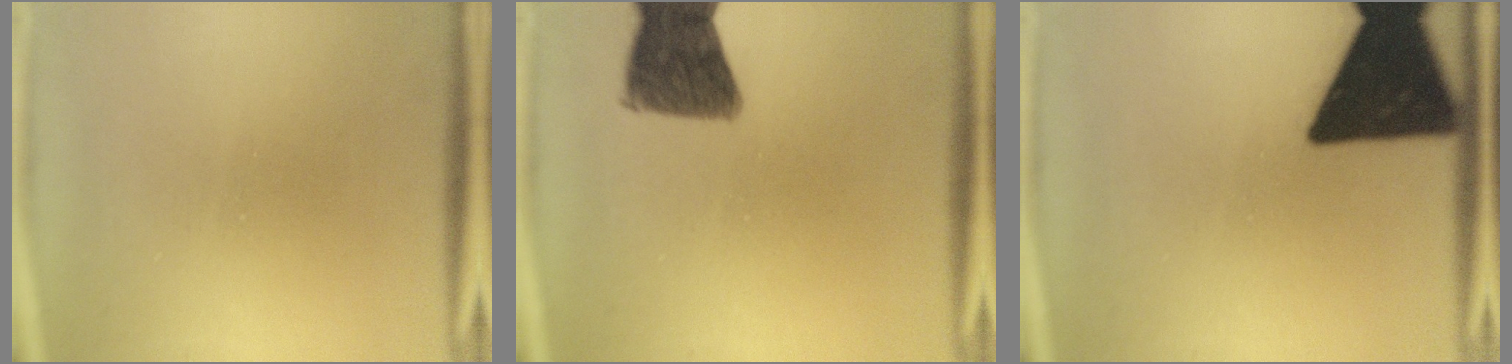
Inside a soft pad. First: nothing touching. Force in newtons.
{"total": 10.9}
{"total": 18.0}